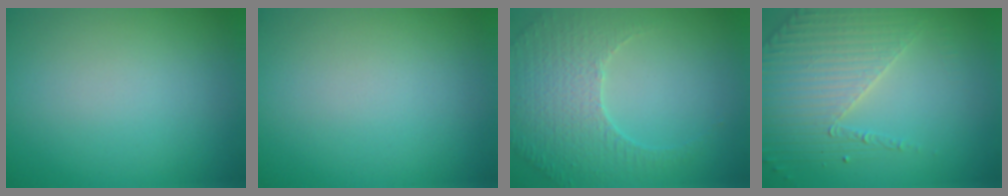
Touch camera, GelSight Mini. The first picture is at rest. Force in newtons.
{"total": 0.0}
{"total": 4.0, "press": 3.4, "slide": 2.2}
{"total": 4.0, "press": 3.6, "slide": 1.9}